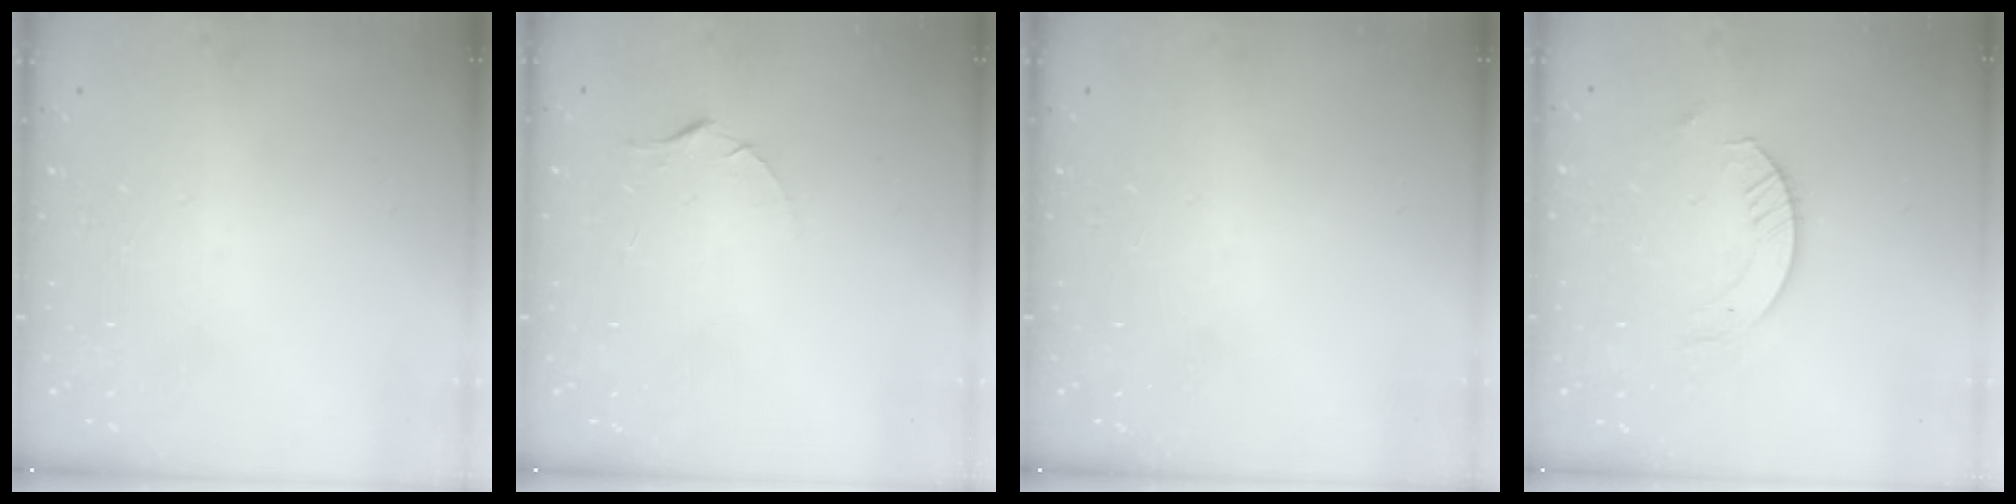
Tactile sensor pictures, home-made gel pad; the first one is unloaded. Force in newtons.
{"total": 5.4, "press": 5.4, "slide": 0.5}
{"total": 0.0}
{"total": 4.1, "press": 4.1, "slide": 0.4}